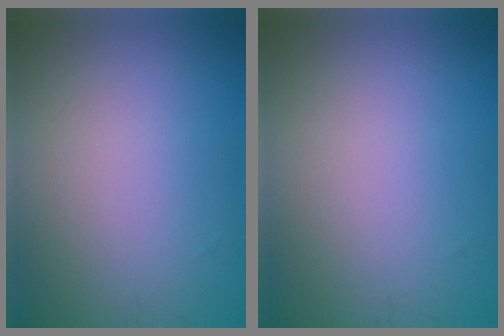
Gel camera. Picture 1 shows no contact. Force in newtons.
{"total": 0.0}